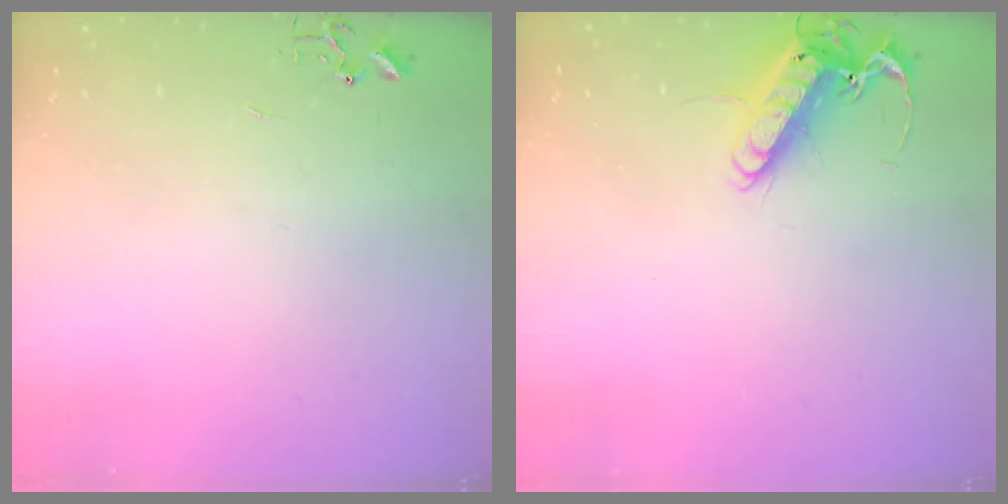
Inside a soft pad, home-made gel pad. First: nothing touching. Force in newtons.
{"total": 14.4, "press": 14.2, "slide": 2.2}